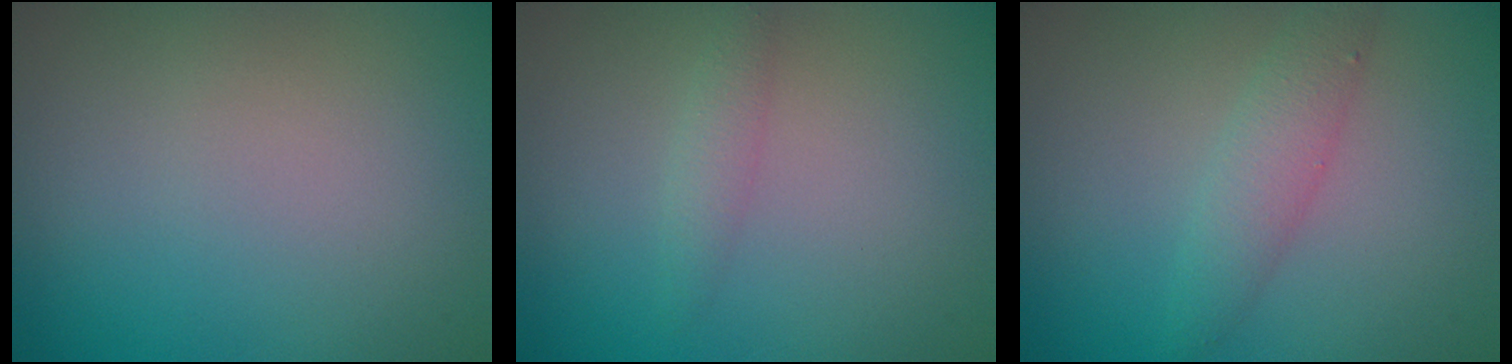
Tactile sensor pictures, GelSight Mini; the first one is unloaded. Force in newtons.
{"total": 1.2, "press": 1.2, "slide": 0.0}
{"total": 2.4, "press": 2.4, "slide": 0.1}